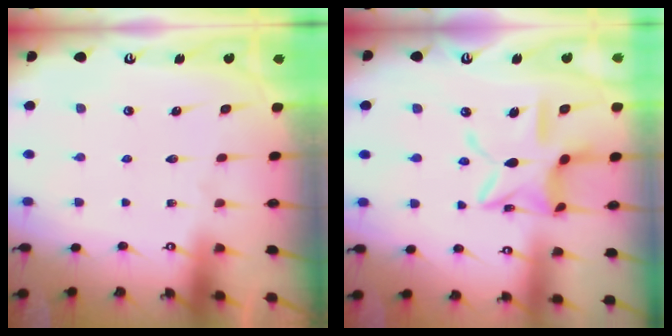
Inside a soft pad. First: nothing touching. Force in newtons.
{"total": 13.4, "press": 13.4, "slide": 0.8}